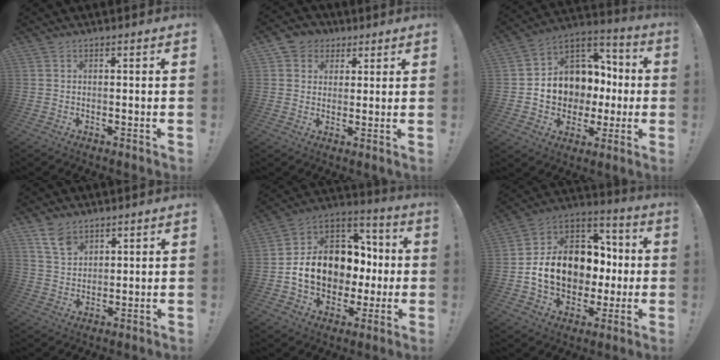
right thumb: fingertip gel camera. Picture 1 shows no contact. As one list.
[{"total": 5.9, "force": [2.0, 5.4, 1.0], "torque": [-0.015, -0.006, 0.041]}, {"total": 12.4, "force": [0.4, 11.0, 5.6], "torque": [-0.077, -0.010, 0.027]}, {"total": 7.4, "force": [5.1, 4.2, 3.2], "torque": [-0.058, -0.024, 0.099]}, {"total": 16.4, "force": [-0.5, 12.9, 10.1], "torque": [-0.165, 0.009, 0.009]}, {"total": 17.9, "force": [-0.7, 13.8, 11.4], "torque": [-0.198, 0.017, 0.008]}]